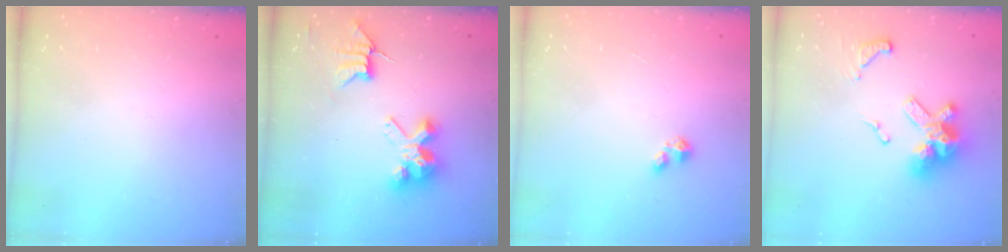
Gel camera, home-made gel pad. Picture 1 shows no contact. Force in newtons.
{"total": 8.0, "press": 8.0, "slide": 0.5}
{"total": 2.7, "press": 2.7, "slide": 0.4}
{"total": 14.9, "press": 14.8, "slide": 1.8}